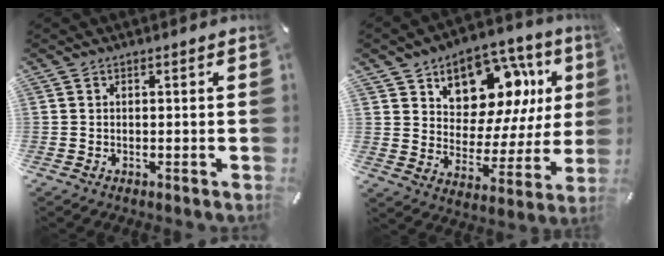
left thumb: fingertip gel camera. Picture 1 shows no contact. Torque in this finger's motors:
{"motor_torque": [2.50, 2.51, 0.93, -0.91, 0.13]}